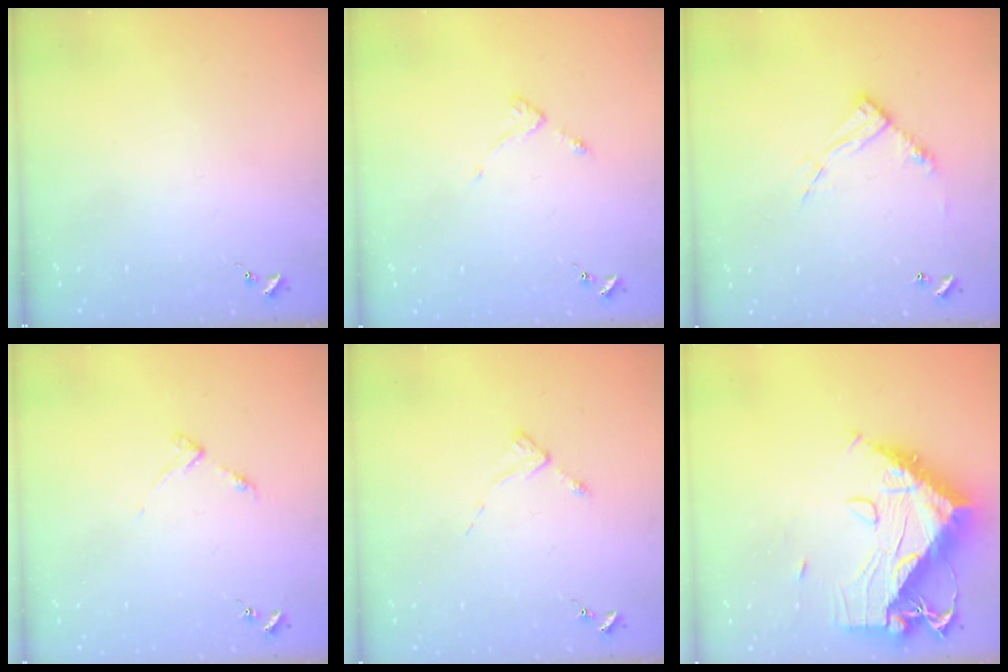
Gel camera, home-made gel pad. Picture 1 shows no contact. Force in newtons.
{"total": 2.8, "press": 2.7, "slide": 0.5}
{"total": 11.8, "press": 11.7, "slide": 1.1}
{"total": 4.2, "press": 4.1, "slide": 0.4}
{"total": 2.5, "press": 2.5, "slide": 0.3}
{"total": 18.2, "press": 18.1, "slide": 1.9}